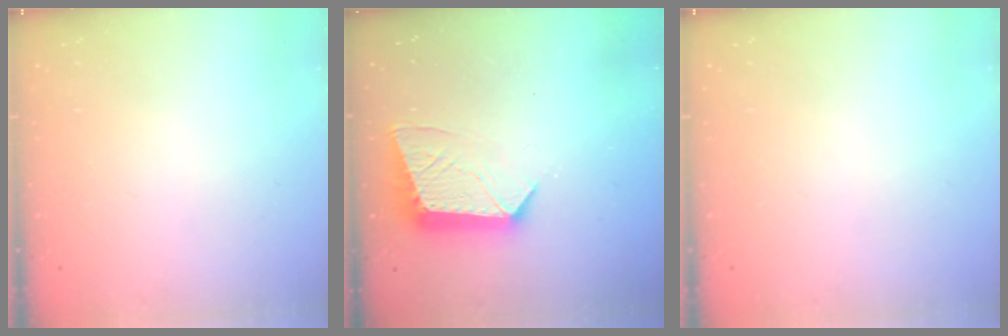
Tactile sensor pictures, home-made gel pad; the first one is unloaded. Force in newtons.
{"total": 11.2, "press": 11.2, "slide": 0.6}
{"total": 0.0}